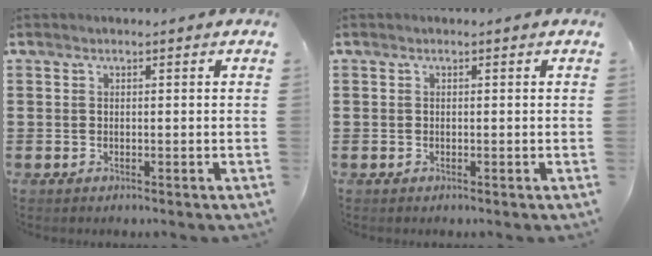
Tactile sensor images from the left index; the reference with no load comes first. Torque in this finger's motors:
{"motor_torque": [0.02, 0.04, 0.00, 0.00]}